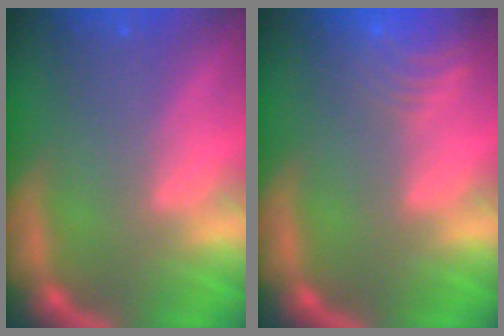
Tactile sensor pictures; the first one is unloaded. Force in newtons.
{"total": 7.5}